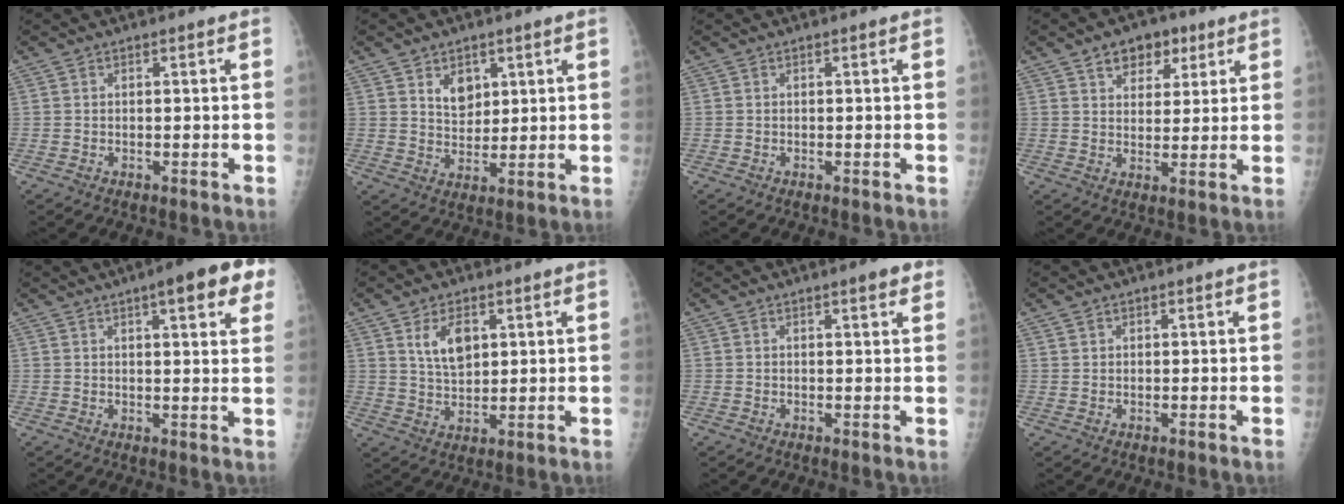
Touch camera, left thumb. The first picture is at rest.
{"total": 5.6, "force": [2.7, 3.9, 2.9], "torque": [-0.024, -0.021, 0.050]}
{"total": 0.0}
{"total": 7.6, "force": [4.3, 5.0, 3.8], "torque": [-0.022, -0.016, 0.063]}
{"total": 11.5, "force": [5.9, 2.9, 9.4], "torque": [-0.097, -0.011, 0.069]}
{"total": 6.8, "force": [2.8, 3.9, 4.9], "torque": [-0.074, -0.017, 0.058]}
{"total": 2.6, "force": [1.6, 0.6, 2.0], "torque": [-0.020, -0.005, 0.017]}
{"total": 1.0, "force": [0.7, 0.7, 0.2], "torque": [0.009, -0.003, 0.009]}